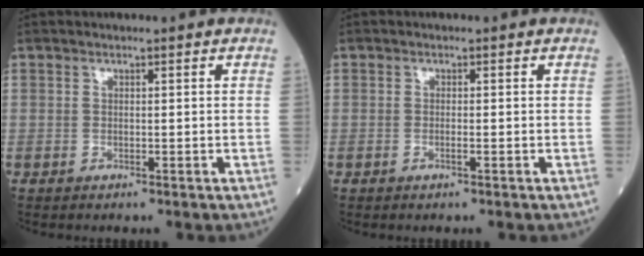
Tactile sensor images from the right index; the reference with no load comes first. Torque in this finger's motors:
{"motor_torque": [-0.21, 0.05, -0.07, -0.01]}